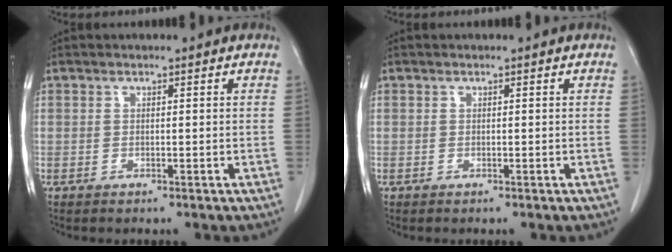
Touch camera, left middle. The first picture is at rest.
{"total": 0.0}